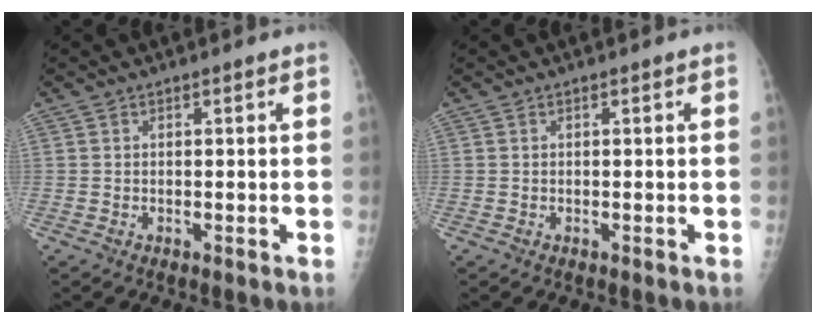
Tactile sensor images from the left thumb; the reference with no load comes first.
{"total": 0.0}